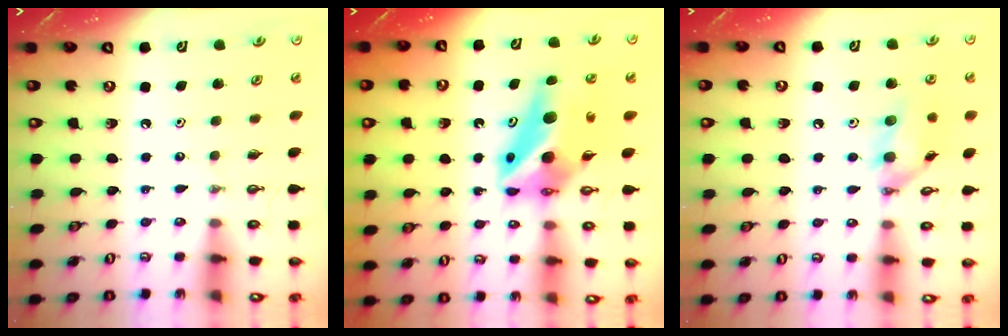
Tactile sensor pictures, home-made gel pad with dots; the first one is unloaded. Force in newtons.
{"total": 13.2, "press": 13.1, "slide": 1.1}
{"total": 12.3, "press": 12.3, "slide": 0.9}